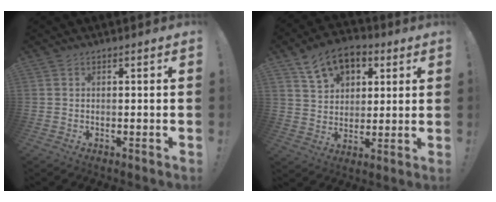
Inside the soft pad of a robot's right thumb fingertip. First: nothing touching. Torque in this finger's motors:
{"motor_torque": [0.43, 0.44, 0.20, 0.11, 0.01]}